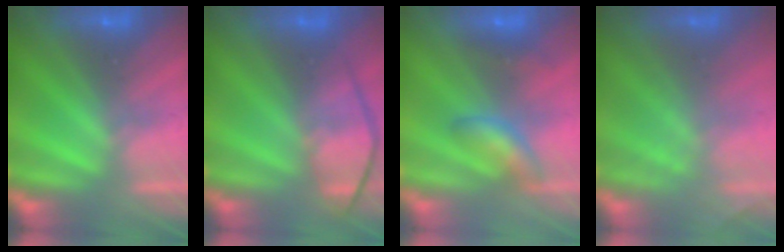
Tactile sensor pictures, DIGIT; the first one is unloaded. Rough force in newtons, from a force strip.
{"total": 4.4}
{"total": 2.7}
{"total": 1.8}